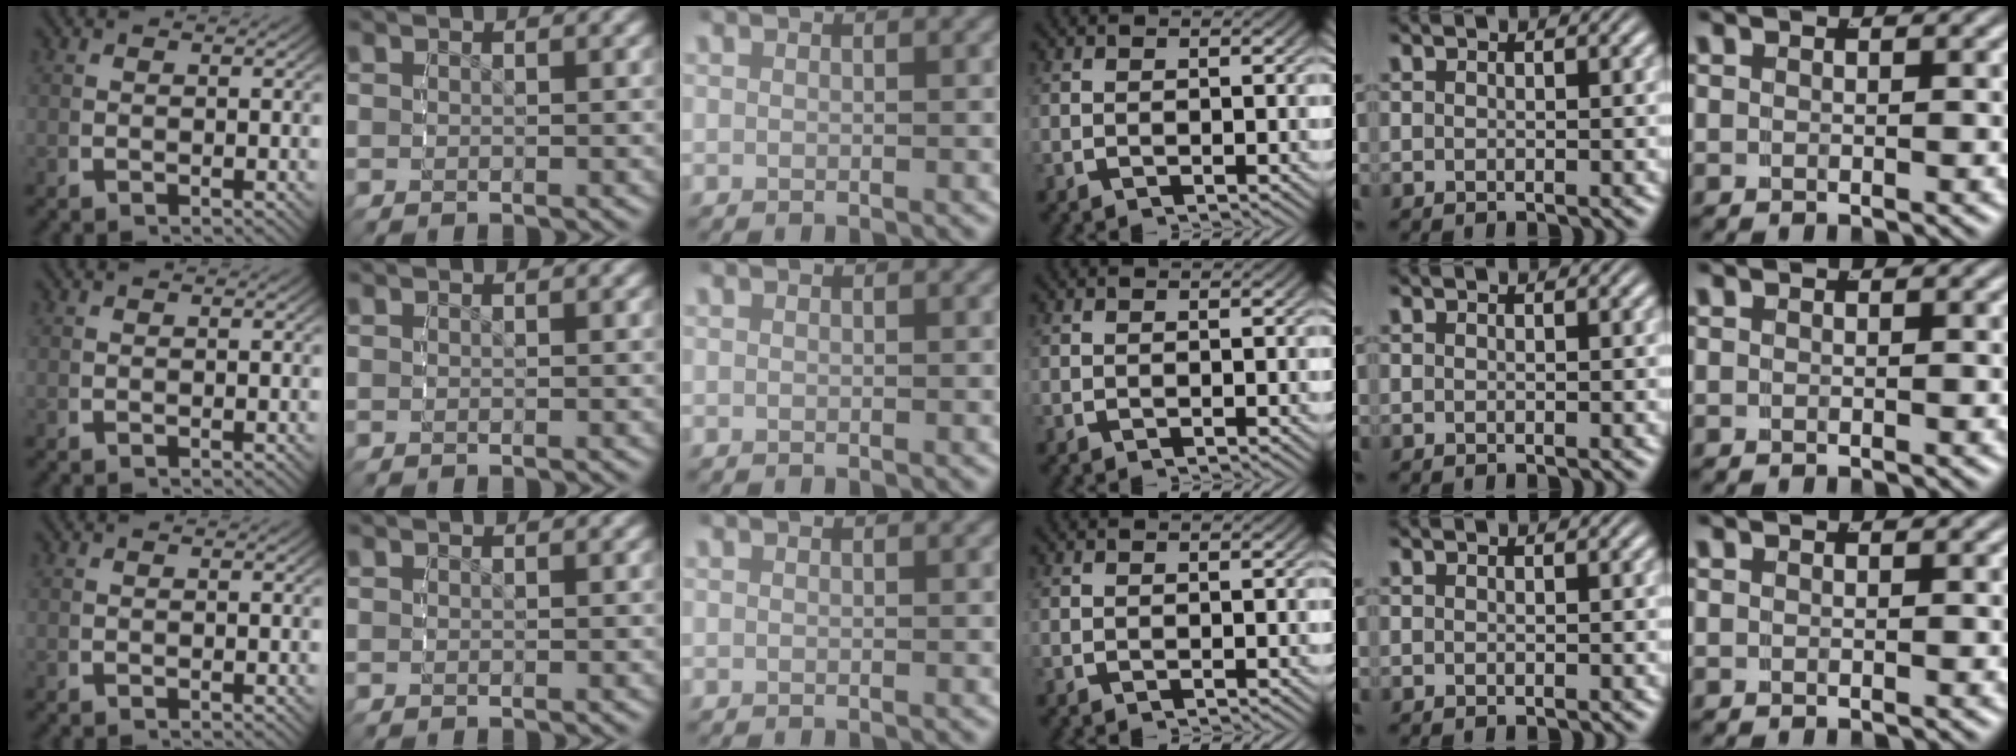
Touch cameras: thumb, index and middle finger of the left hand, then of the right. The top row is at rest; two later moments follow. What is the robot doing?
{"motion": "reach", "object": "photo album"}